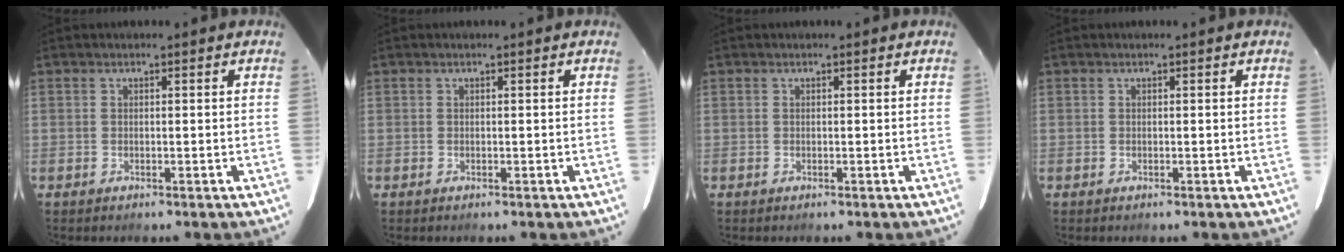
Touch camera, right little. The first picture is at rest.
{"total": 0.0}
{"total": 0.0}
{"total": 0.0}